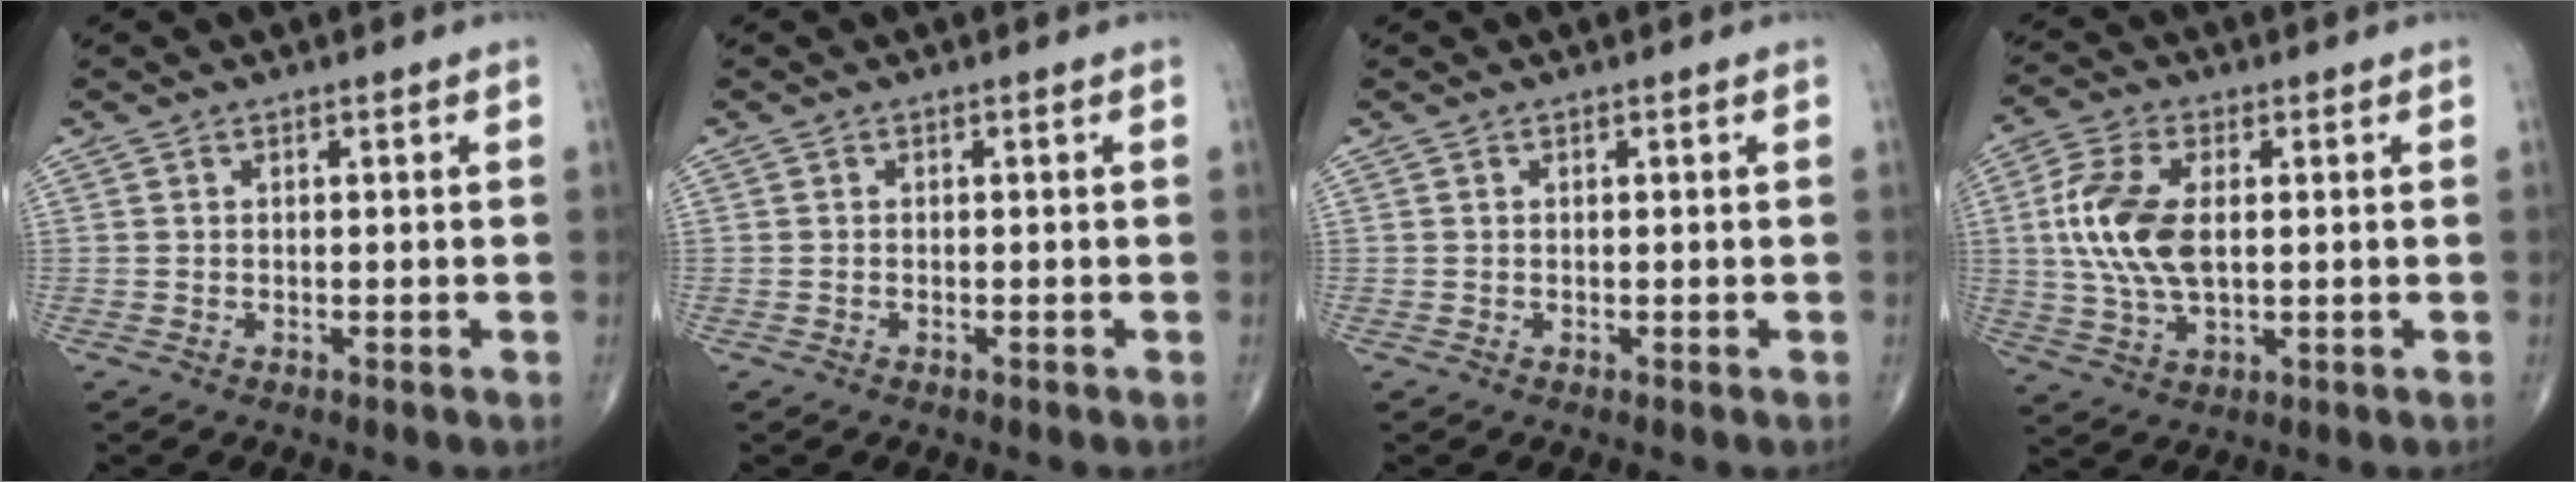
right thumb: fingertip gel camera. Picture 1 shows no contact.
{"total": 0.0}
{"total": 0.0}
{"total": 12.0, "force": [1.2, 6.3, 10.1], "torque": [-0.222, 0.002, 0.022]}